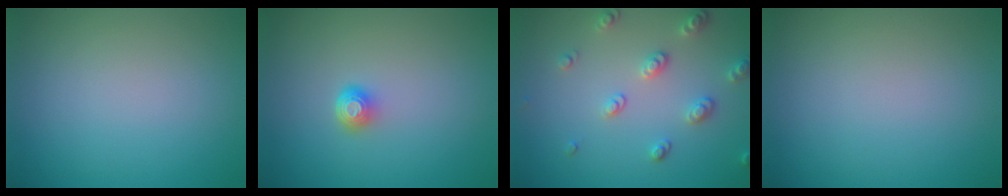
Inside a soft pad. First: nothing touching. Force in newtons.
{"total": 1.6, "press": 1.2, "slide": 1.0}
{"total": 2.7, "press": 2.7, "slide": 0.5}
{"total": 0.0}